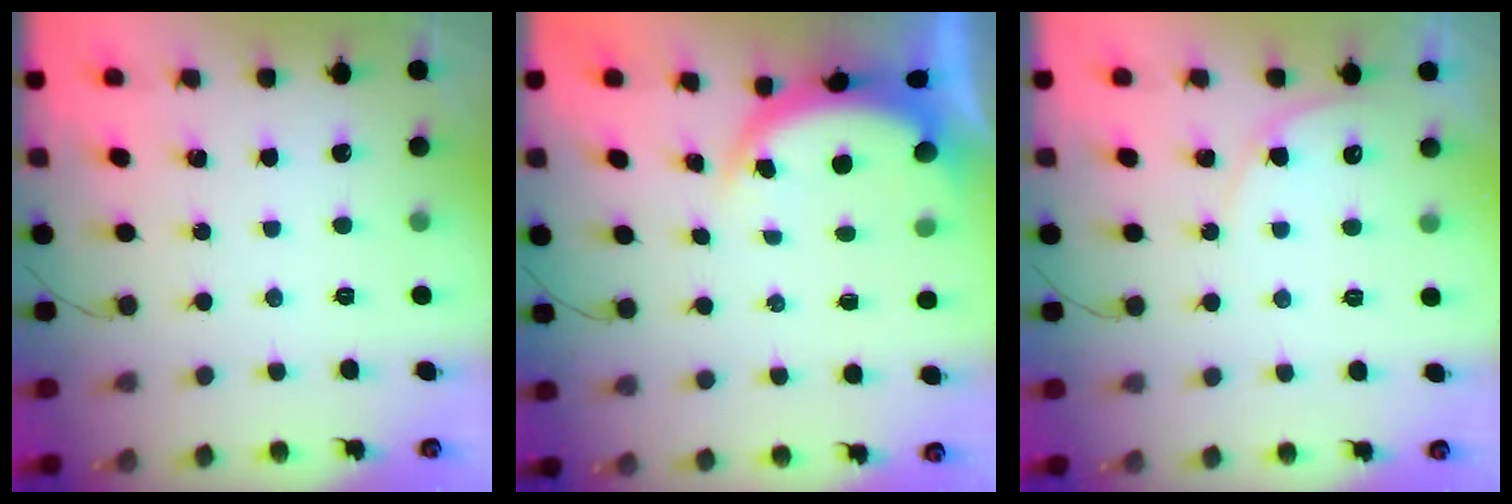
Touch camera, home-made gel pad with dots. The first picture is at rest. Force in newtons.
{"total": 4.6, "press": 4.5, "slide": 1.0}
{"total": 4.6, "press": 4.6, "slide": 0.5}